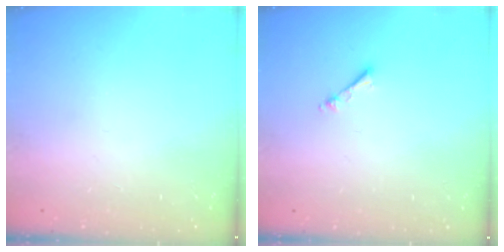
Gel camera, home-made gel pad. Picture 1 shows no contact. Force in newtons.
{"total": 1.0, "press": 1.0, "slide": 0.2}